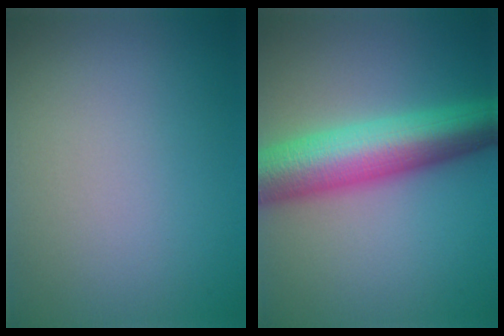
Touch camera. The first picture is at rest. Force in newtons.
{"total": 9.0, "press": 9.0, "slide": 0.1}